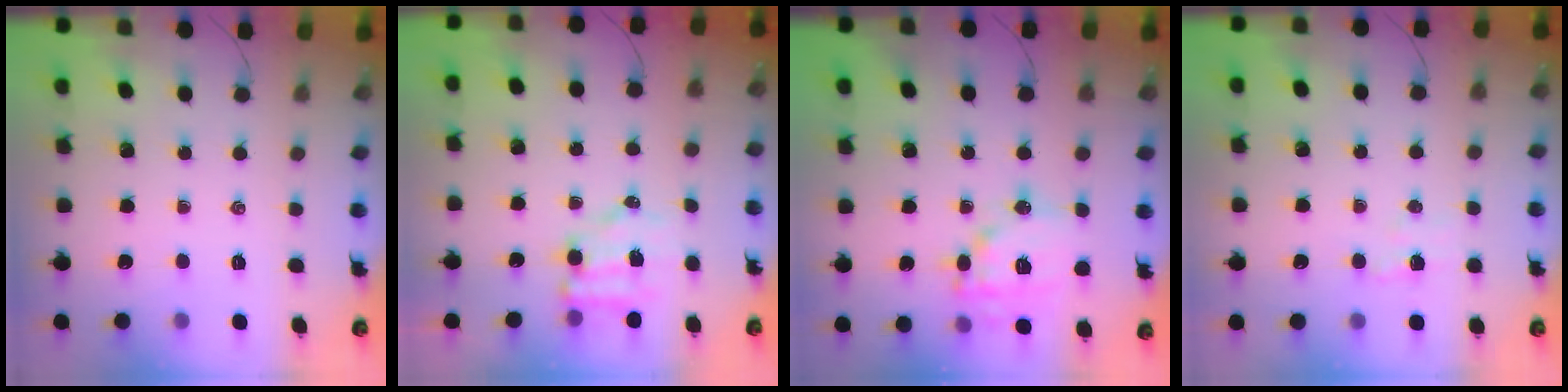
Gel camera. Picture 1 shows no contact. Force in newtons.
{"total": 6.2, "press": 6.2, "slide": 0.7}
{"total": 14.6, "press": 14.5, "slide": 1.9}
{"total": 3.3, "press": 3.1, "slide": 1.2}